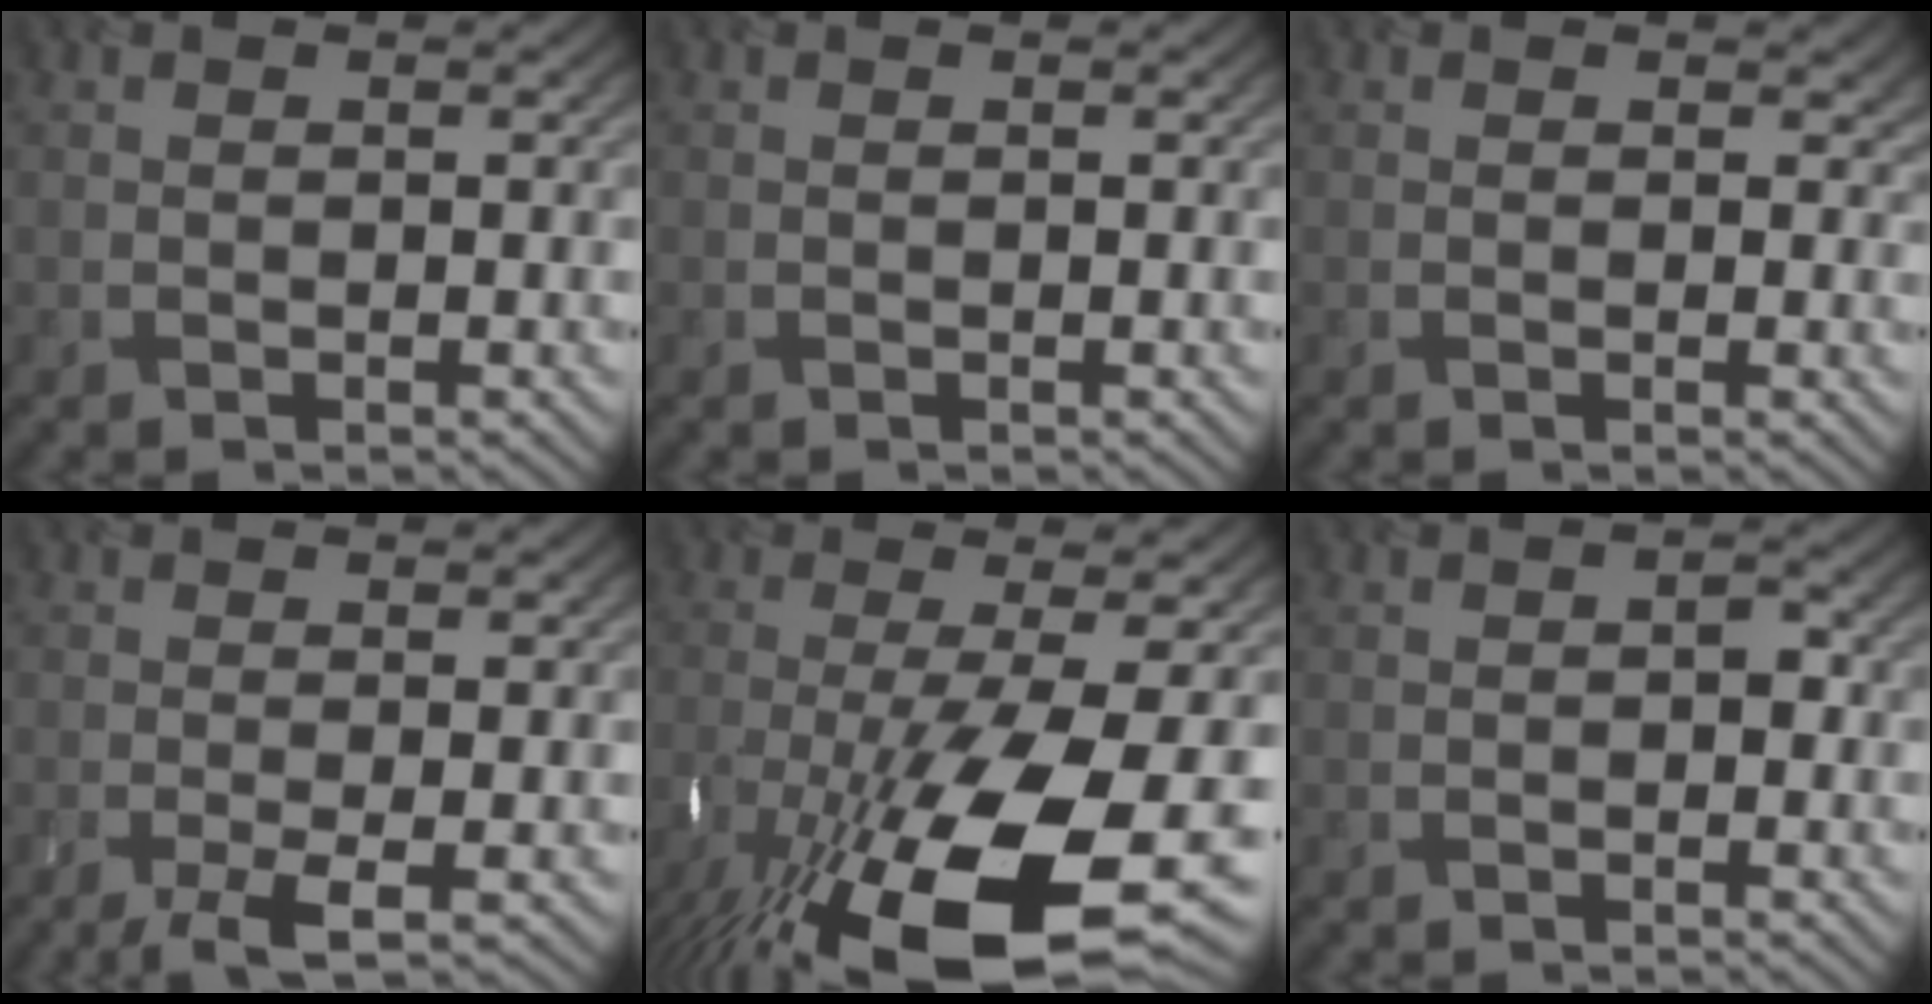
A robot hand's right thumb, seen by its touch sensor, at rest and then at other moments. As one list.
[{"total": 0.0}, {"total": 1.0, "force": [0.2, 1.0, 0.2], "torque": [-0.003, -0.006, 0.005]}, {"total": 3.2, "force": [-1.7, 0.7, 2.6], "torque": [-0.052, -0.003, -0.033]}, {"total": 18.3, "force": [-8.3, 5.2, 15.4], "torque": [-0.290, -0.045, -0.135]}, {"total": 1.1, "force": [-0.6, 0.8, 0.4], "torque": [-0.009, -0.007, -0.007]}]